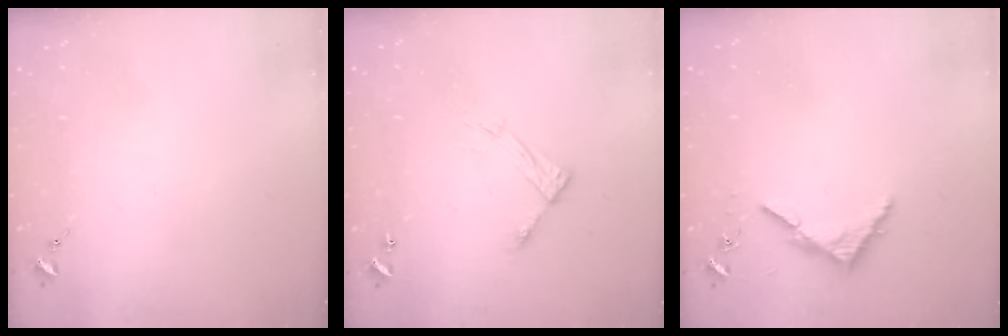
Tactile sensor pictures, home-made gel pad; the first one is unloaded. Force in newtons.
{"total": 8.1, "press": 8.1, "slide": 0.6}
{"total": 3.9, "press": 3.9, "slide": 0.3}